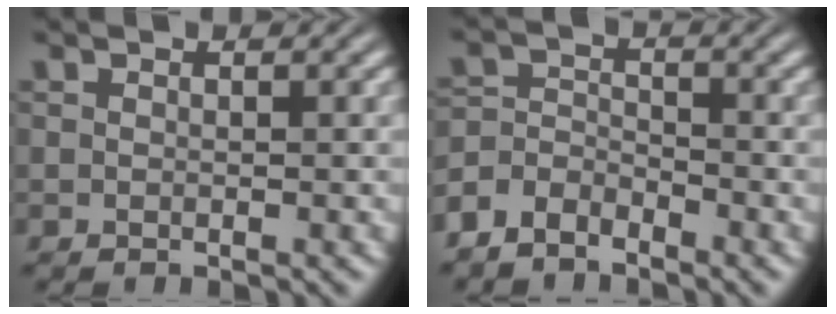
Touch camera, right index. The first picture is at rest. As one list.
[{"total": 4.2, "force": [-2.7, 2.9, 1.3], "torque": [-0.017, -0.016, -0.048]}]